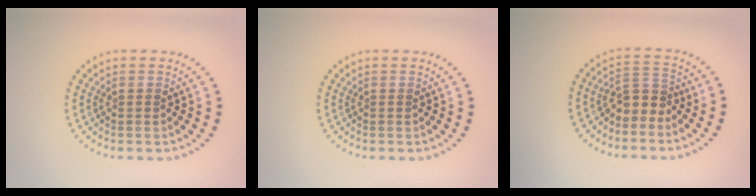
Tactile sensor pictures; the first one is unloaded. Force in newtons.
{"total": 0.0}
{"total": 2.4, "press": 2.0, "slide": 1.4}